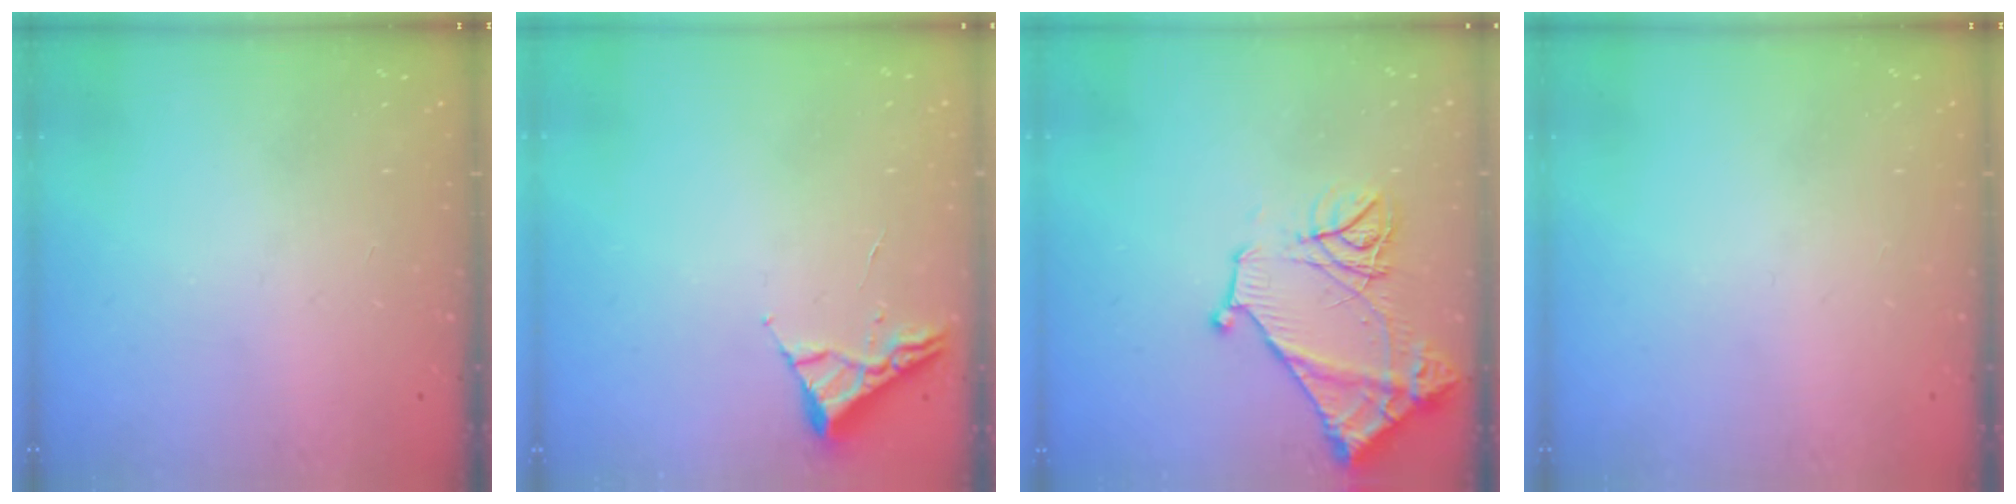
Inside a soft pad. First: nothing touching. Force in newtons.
{"total": 2.6, "press": 2.6, "slide": 0.3}
{"total": 13.5, "press": 13.4, "slide": 1.3}
{"total": 0.0}